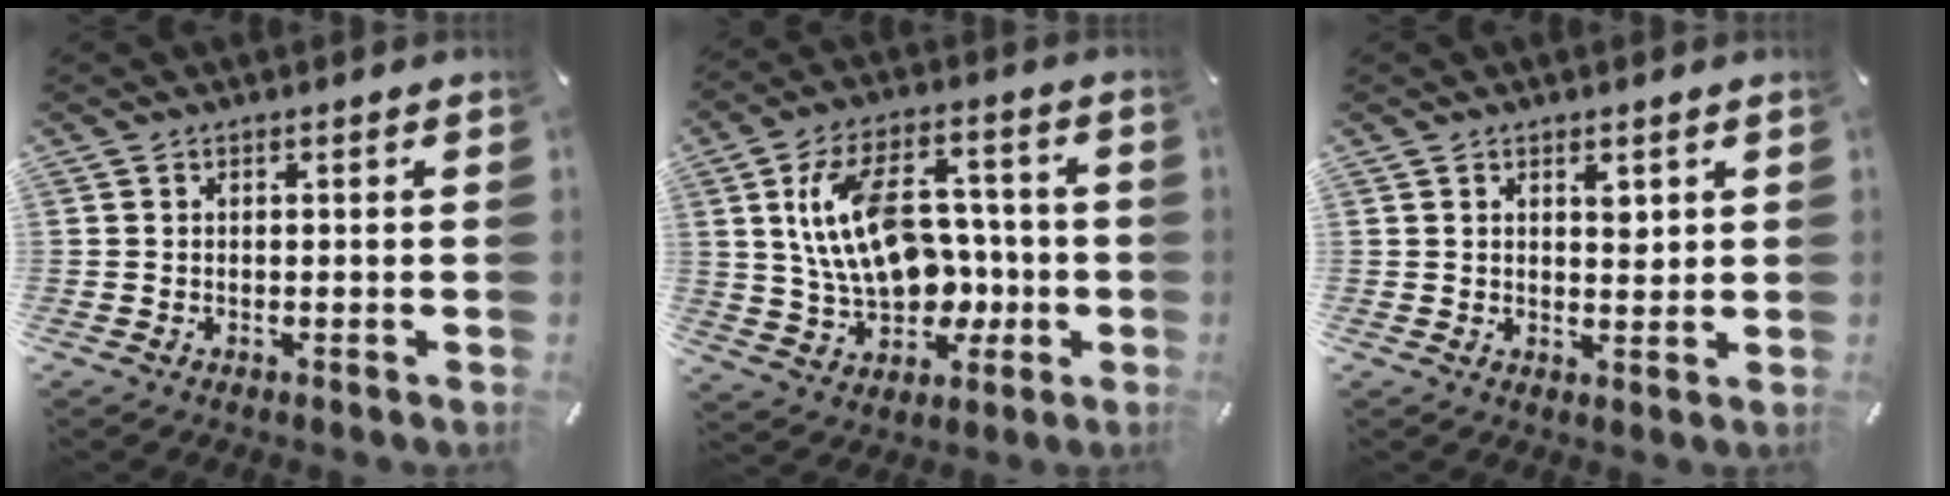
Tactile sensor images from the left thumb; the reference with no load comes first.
{"total": 18.8, "force": [1.7, 13.2, 13.2], "torque": [-0.237, 0.003, 0.036]}
{"total": 4.9, "force": [3.3, 1.4, 3.4], "torque": [-0.052, -0.024, 0.051]}